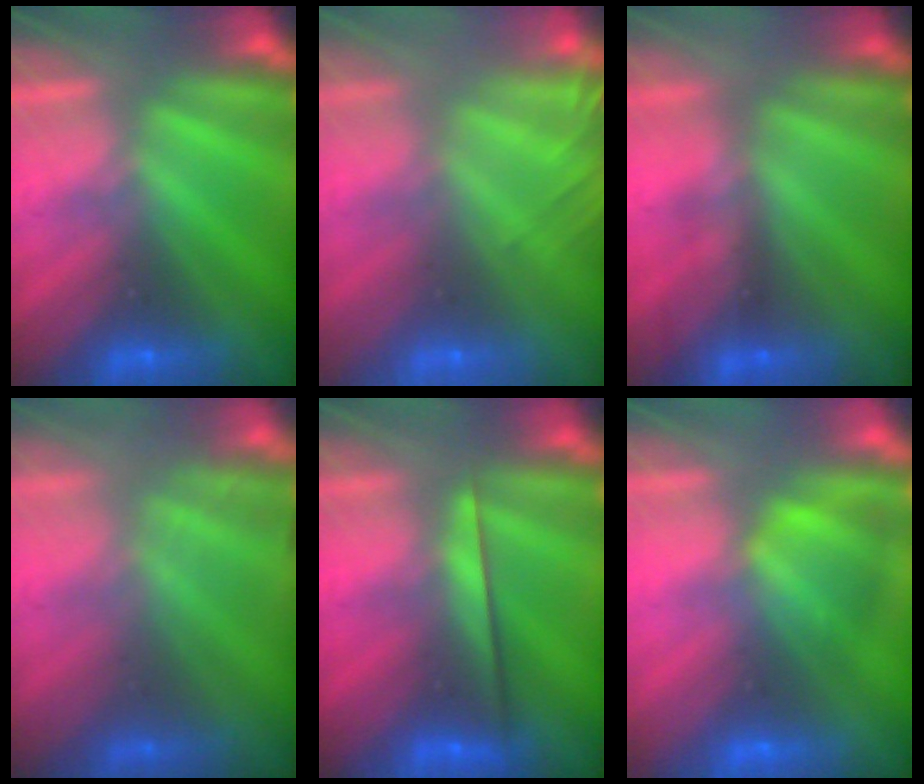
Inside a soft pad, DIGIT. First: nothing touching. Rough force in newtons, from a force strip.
{"total": 5.7}
{"total": 2.0}
{"total": 2.5}
{"total": 2.2}
{"total": 2.6}